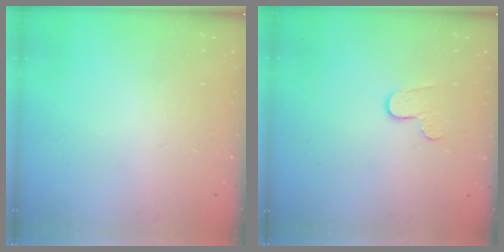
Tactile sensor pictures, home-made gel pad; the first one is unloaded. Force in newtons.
{"total": 5.7, "press": 5.7, "slide": 0.5}